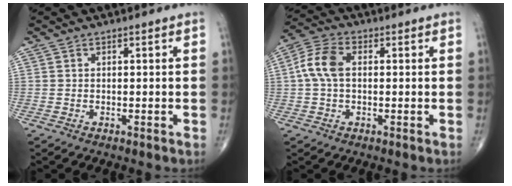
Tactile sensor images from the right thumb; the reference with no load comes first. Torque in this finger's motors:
{"motor_torque": [0.25, 0.88, 0.42, -0.33, 0.07]}